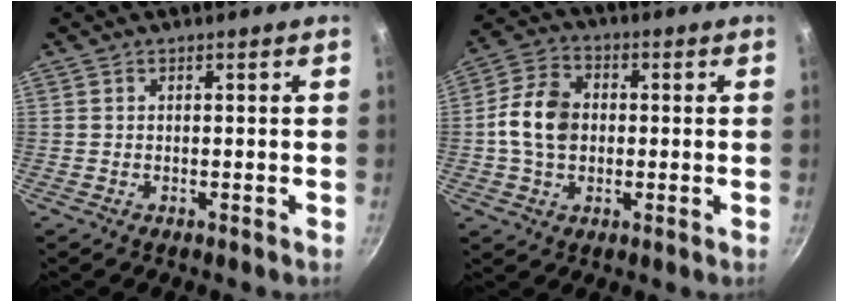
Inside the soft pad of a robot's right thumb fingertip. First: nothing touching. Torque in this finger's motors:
{"motor_torque": [1.72, 1.77, 0.92, -0.54, 0.13]}